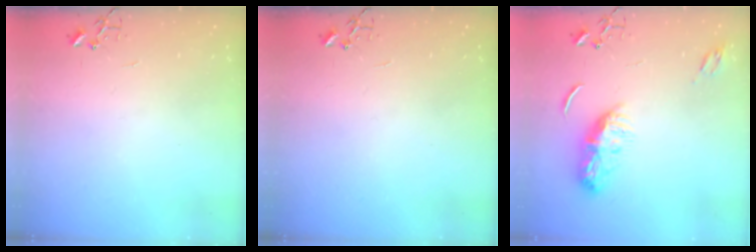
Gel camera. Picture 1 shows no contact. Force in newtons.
{"total": 0.0}
{"total": 10.4, "press": 10.4, "slide": 0.0}